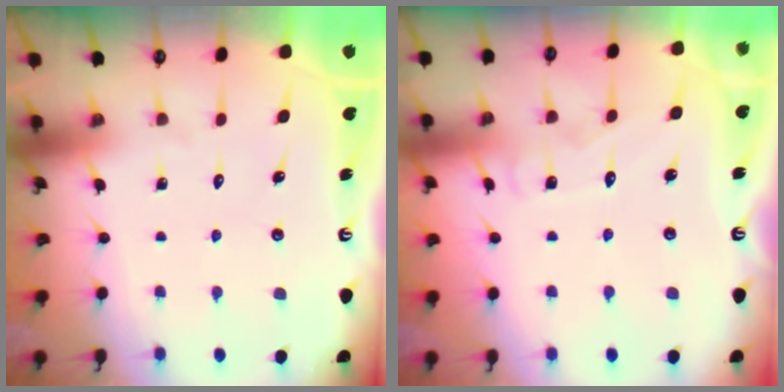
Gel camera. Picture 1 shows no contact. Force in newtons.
{"total": 5.5, "press": 5.5, "slide": 0.5}